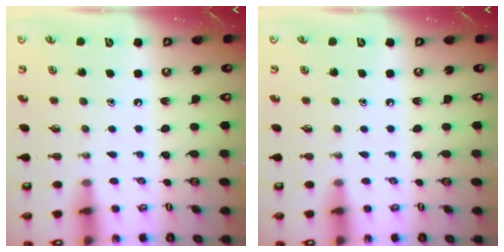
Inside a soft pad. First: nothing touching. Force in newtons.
{"total": 0.0}